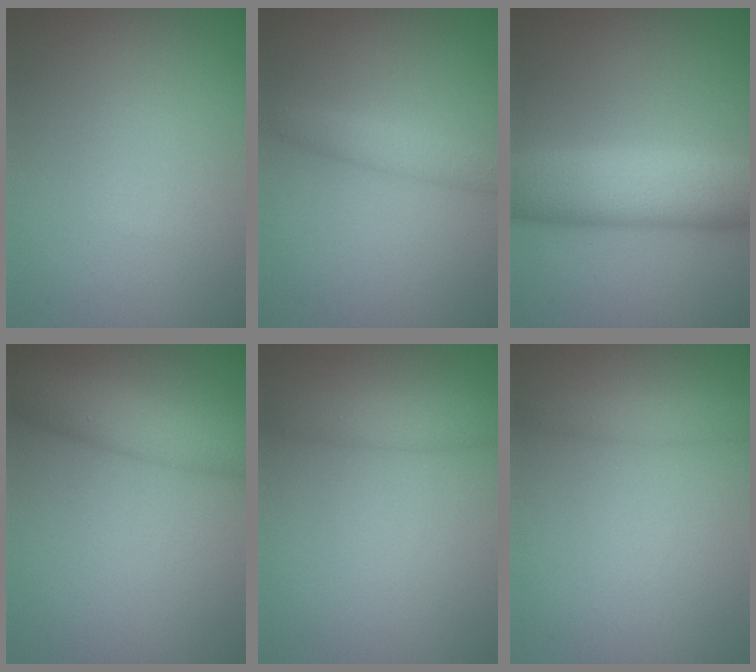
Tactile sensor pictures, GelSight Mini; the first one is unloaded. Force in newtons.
{"total": 2.0, "press": 2.0, "slide": 0.0}
{"total": 7.9, "press": 7.9, "slide": 0.2}
{"total": 4.7, "press": 4.7, "slide": 0.3}
{"total": 2.8, "press": 2.8, "slide": 0.1}
{"total": 2.0, "press": 2.0, "slide": 0.0}